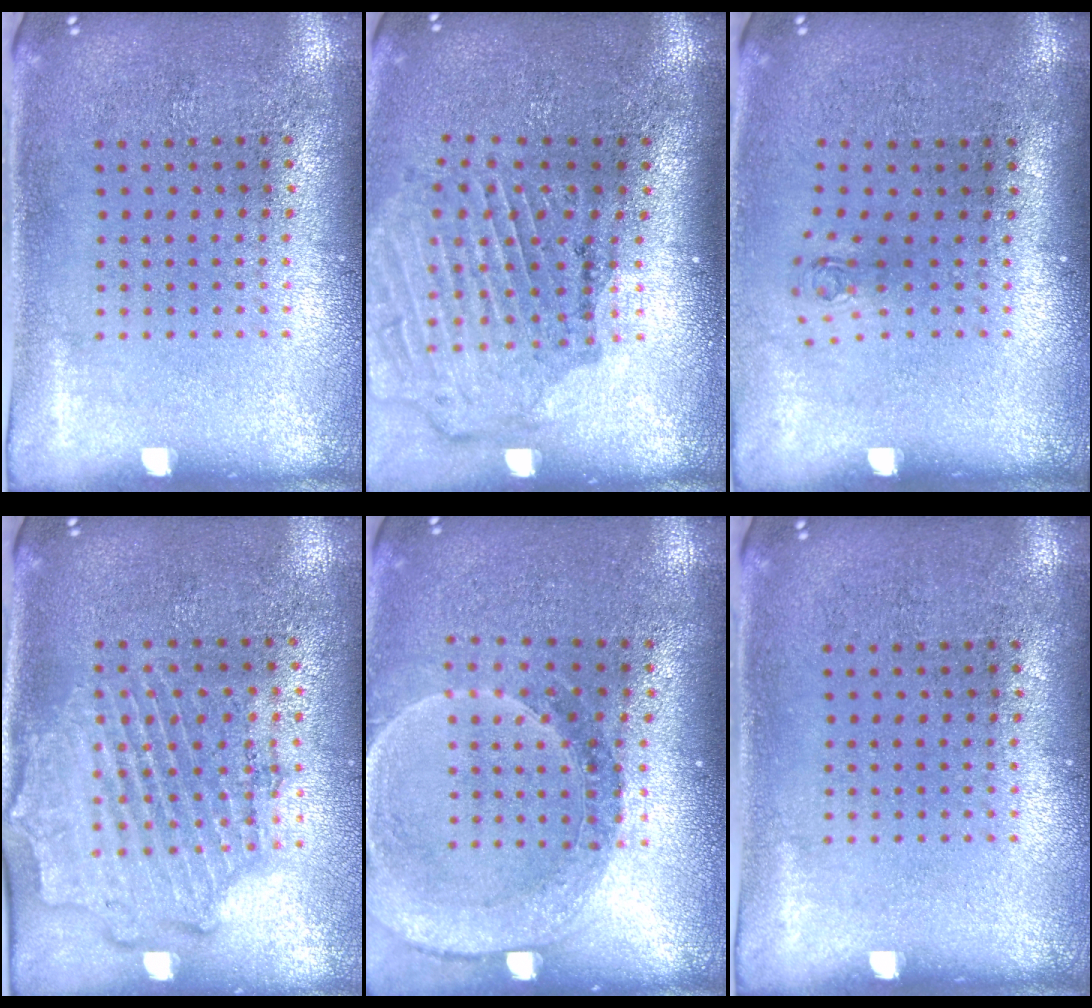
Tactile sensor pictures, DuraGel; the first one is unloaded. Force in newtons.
{"total": 1.9, "press": 1.8, "slide": 0.3}
{"total": 0.7, "press": 0.3, "slide": 0.6}
{"total": 1.8, "press": 1.7, "slide": 0.8}
{"total": 1.6, "press": 1.6, "slide": 0.2}
{"total": 0.0}